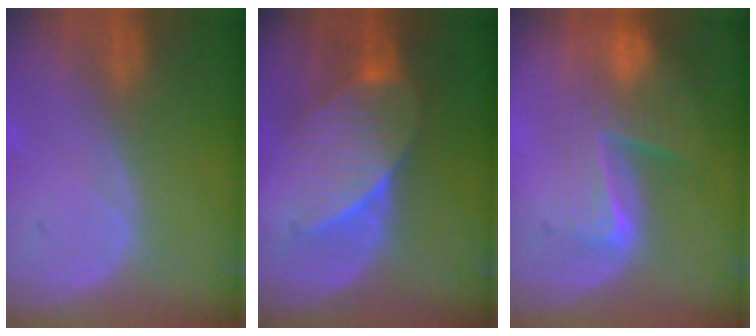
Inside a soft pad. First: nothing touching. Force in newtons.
{"total": 7.3, "press": 7.1, "slide": 1.6}
{"total": 7.8, "press": 7.2, "slide": 3.1}